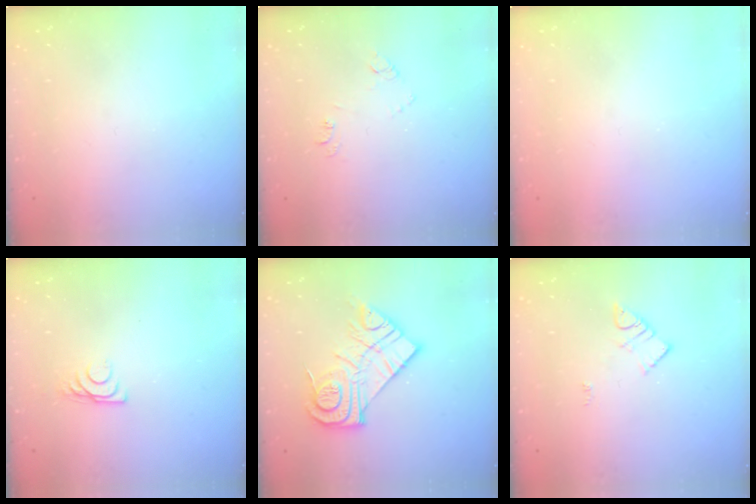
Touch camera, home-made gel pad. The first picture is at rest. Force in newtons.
{"total": 7.9, "press": 7.9, "slide": 0.6}
{"total": 2.2, "press": 2.1, "slide": 0.4}
{"total": 6.8, "press": 6.8, "slide": 0.6}
{"total": 16.3, "press": 16.2, "slide": 1.1}
{"total": 3.6, "press": 3.6, "slide": 0.4}